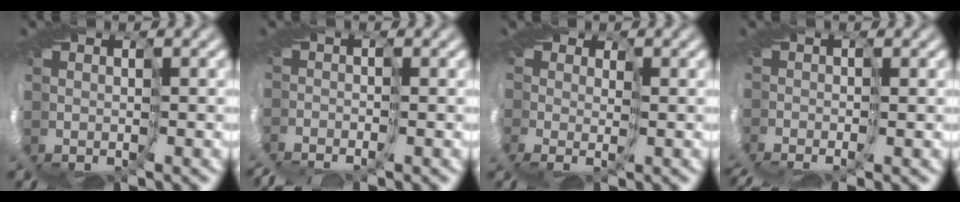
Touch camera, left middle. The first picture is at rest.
{"total": 3.9, "force": [-3.6, 0.4, 1.5], "torque": [-0.034, -0.011, -0.068]}
{"total": 3.5, "force": [0.5, 2.7, 2.1], "torque": [-0.043, 0.000, 0.005]}
{"total": 4.9, "force": [-2.5, 1.4, 4.0], "torque": [-0.079, -0.011, -0.042]}